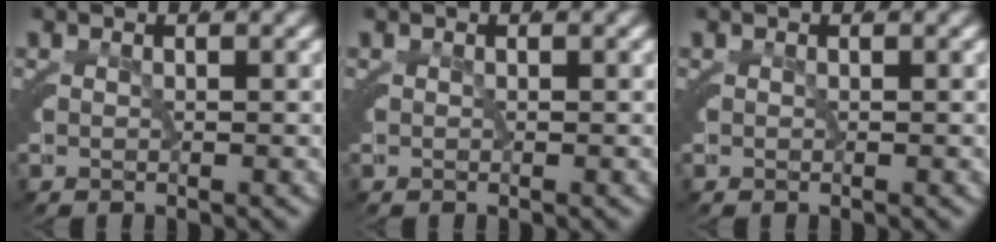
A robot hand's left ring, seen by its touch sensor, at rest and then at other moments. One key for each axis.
{"total": 0.0}
{"total": 0.0}